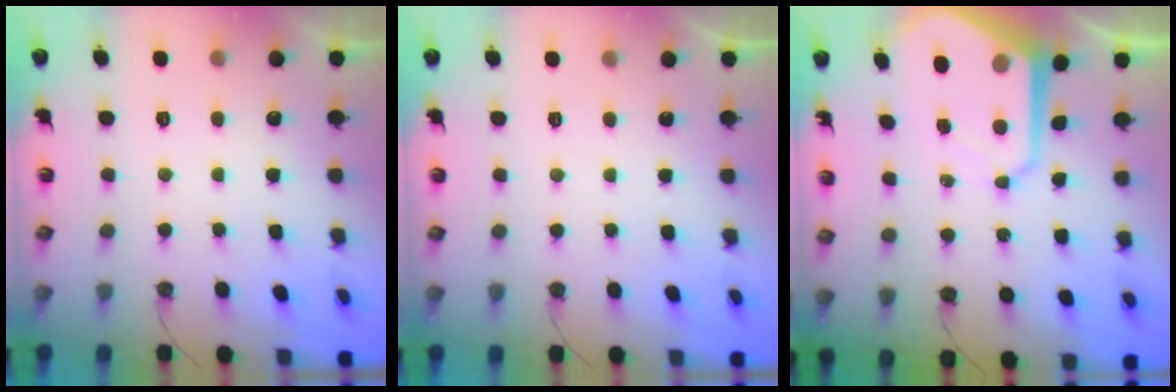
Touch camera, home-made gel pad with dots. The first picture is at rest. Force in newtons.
{"total": 0.0}
{"total": 11.4, "press": 11.3, "slide": 1.1}